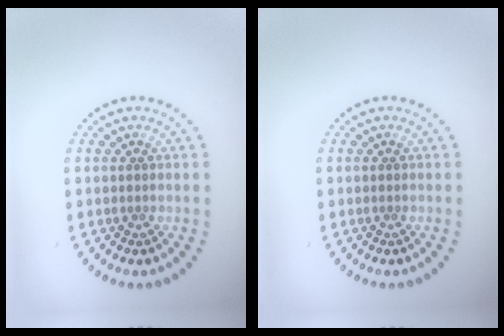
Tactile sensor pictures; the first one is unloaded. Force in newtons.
{"total": 0.0}